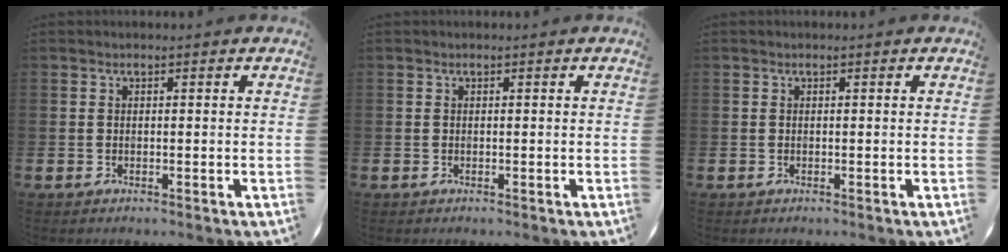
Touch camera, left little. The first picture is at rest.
{"total": 0.0}
{"total": 0.0}